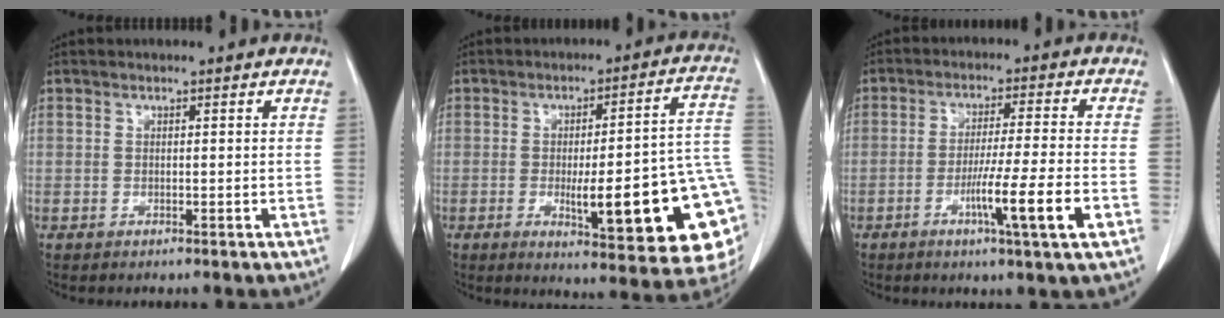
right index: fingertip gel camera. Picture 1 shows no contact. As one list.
[{"total": 20.7, "force": [-4.4, 2.9, 20.0], "torque": [-0.182, 0.005, -0.045]}, {"total": 10.0, "force": [-3.8, -1.0, 9.2], "torque": [-0.156, -0.019, -0.065]}]